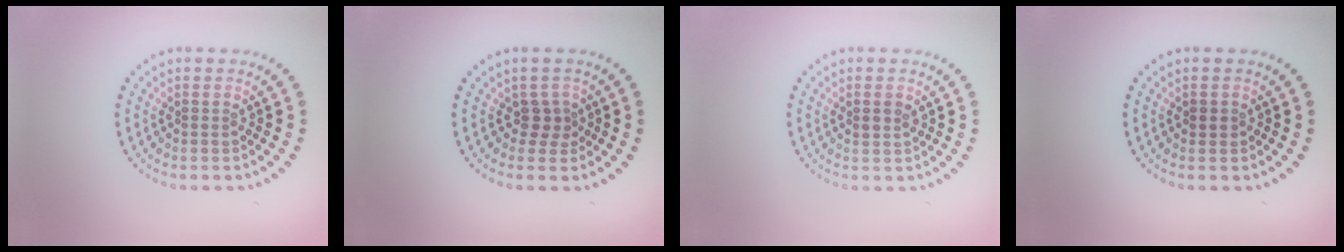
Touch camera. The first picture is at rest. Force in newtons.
{"total": 1.7, "press": 1.2, "slide": 1.2}
{"total": 1.2, "press": 1.2, "slide": 0.2}
{"total": 0.8, "press": 0.7, "slide": 0.4}